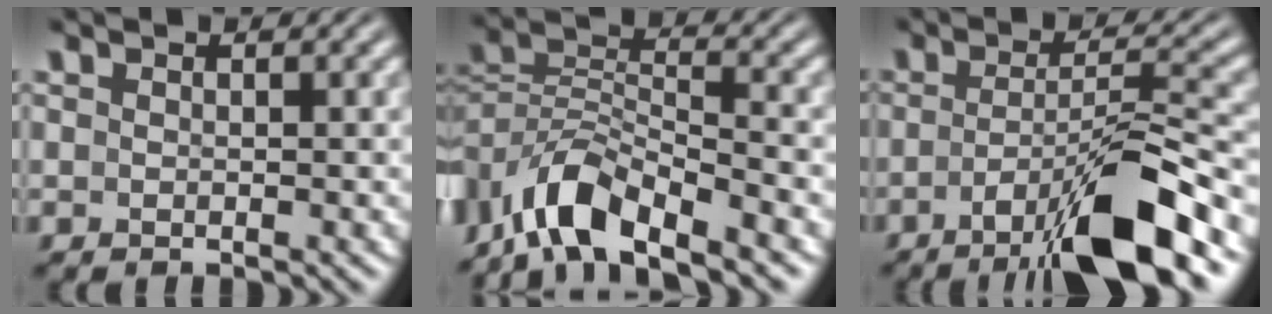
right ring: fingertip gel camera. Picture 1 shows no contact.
{"total": 7.2, "force": [-3.4, 4.0, 4.9], "torque": [-0.113, -0.029, -0.043]}
{"total": 7.4, "force": [-3.6, 1.0, 6.4], "torque": [-0.093, -0.016, -0.050]}